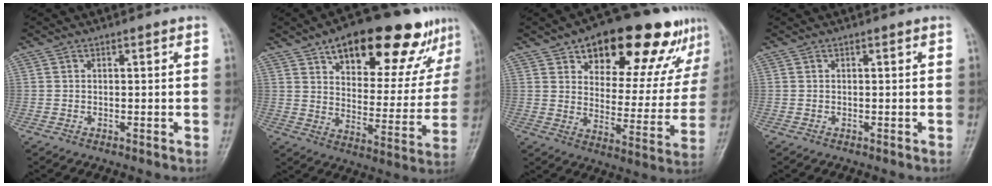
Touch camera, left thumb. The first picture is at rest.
{"total": 23.5, "force": [14.5, 9.9, 15.7], "torque": [-0.165, -0.031, 0.214]}
{"total": 22.9, "force": [14.2, 10.2, 14.8], "torque": [-0.152, -0.033, 0.205]}
{"total": 0.0}